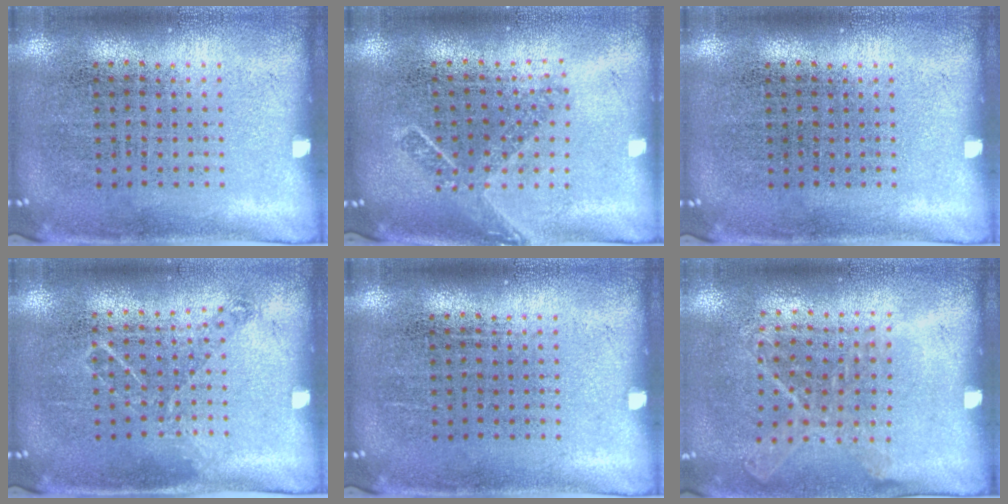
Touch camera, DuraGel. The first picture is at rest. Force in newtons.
{"total": 1.6, "press": 1.2, "slide": 1.1}
{"total": 0.0}
{"total": 0.8, "press": 0.8, "slide": 0.2}
{"total": 0.0}
{"total": 1.1, "press": 1.0, "slide": 0.5}